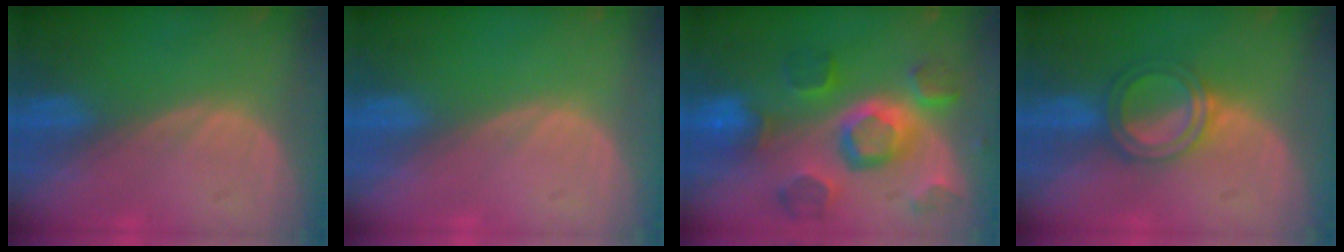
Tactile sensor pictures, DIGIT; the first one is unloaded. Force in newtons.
{"total": 0.0}
{"total": 11.2, "press": 10.0, "slide": 5.2}
{"total": 4.9, "press": 4.9, "slide": 0.3}